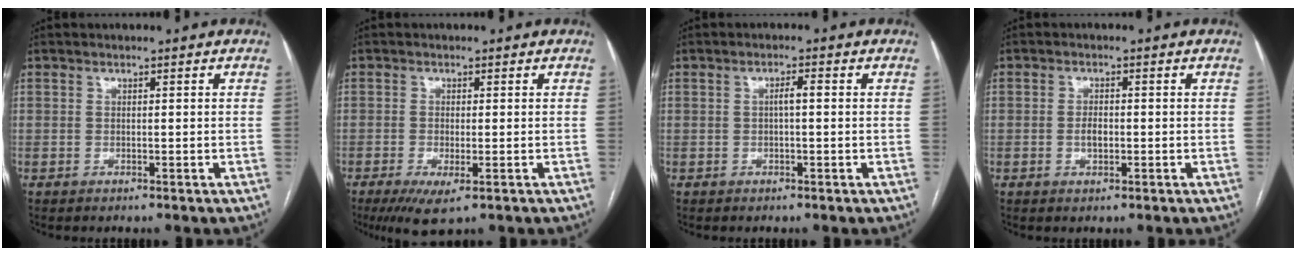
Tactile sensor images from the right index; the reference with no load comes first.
{"total": 5.0, "force": [-2.6, 1.4, 4.0], "torque": [-0.066, -0.013, -0.036]}
{"total": 1.8, "force": [0.1, 0.3, 1.8], "torque": [-0.031, 0.003, 0.001]}
{"total": 2.1, "force": [-0.5, 1.0, 1.8], "torque": [-0.032, 0.001, -0.006]}